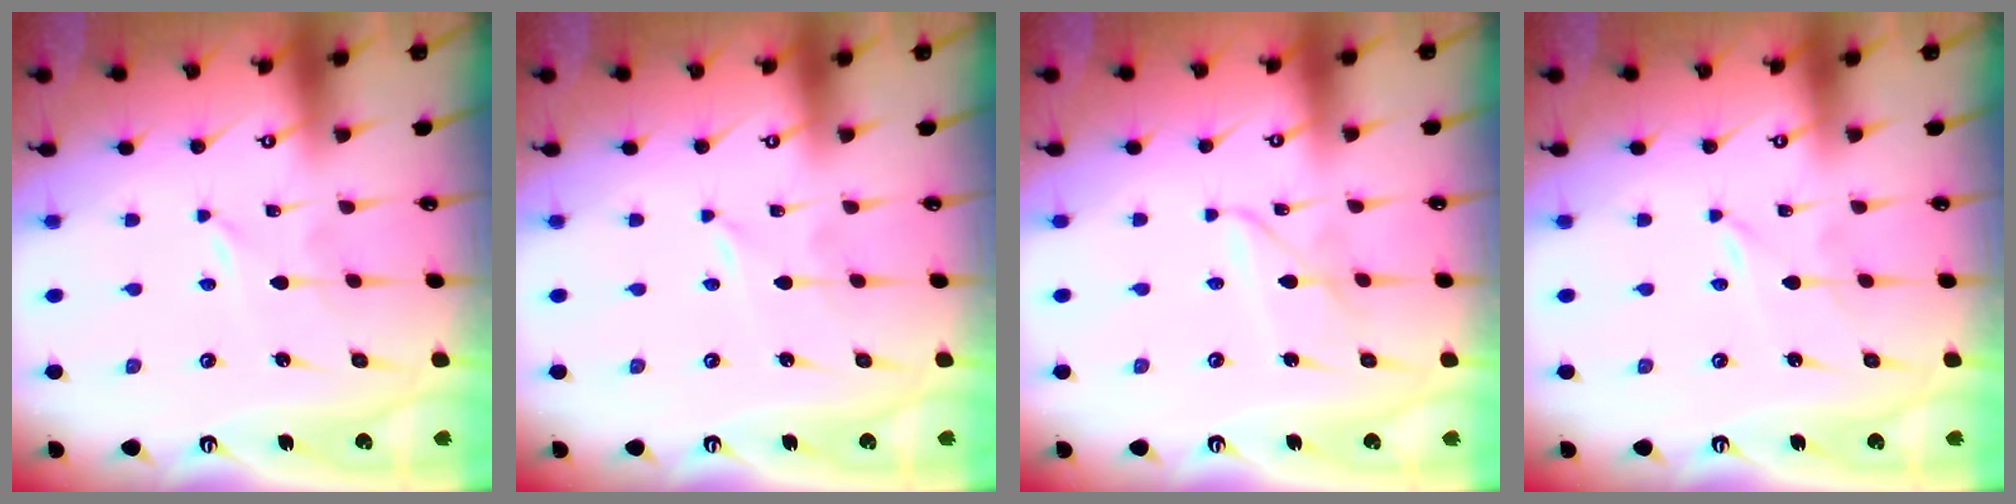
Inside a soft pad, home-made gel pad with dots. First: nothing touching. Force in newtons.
{"total": 0.0}
{"total": 4.3, "press": 4.3, "slide": 0.3}
{"total": 0.0}